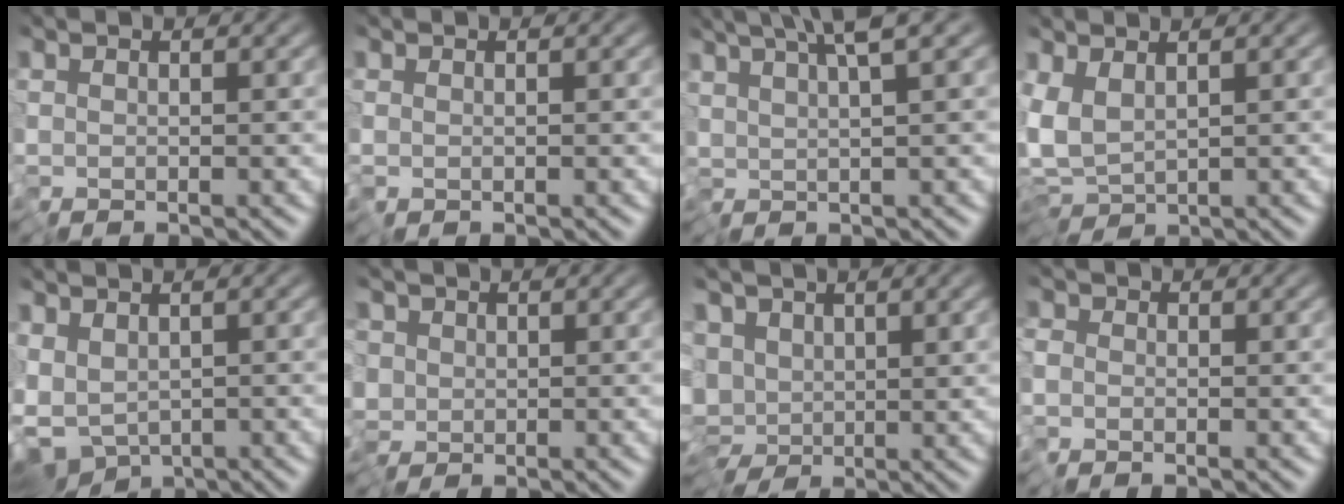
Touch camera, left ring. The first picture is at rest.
{"total": 0.0}
{"total": 5.1, "force": [3.0, 1.0, 4.1], "torque": [-0.067, 0.017, 0.052]}
{"total": 3.9, "force": [-0.4, 2.1, 3.3], "torque": [-0.076, 0.001, -0.018]}
{"total": 5.4, "force": [-2.9, 3.3, 3.2], "torque": [-0.053, -0.017, -0.058]}
{"total": 1.8, "force": [-0.4, 1.8, 0.2], "torque": [-0.004, -0.007, -0.015]}
{"total": 6.5, "force": [-0.5, 5.0, 4.1], "torque": [-0.075, -0.019, -0.003]}
{"total": 1.2, "force": [-0.8, 0.9, -0.1], "torque": [0.002, -0.005, -0.021]}